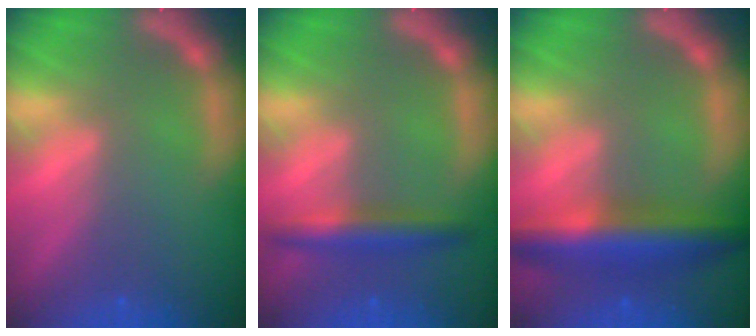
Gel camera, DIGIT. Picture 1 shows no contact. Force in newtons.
{"total": 3.5}
{"total": 7.0}